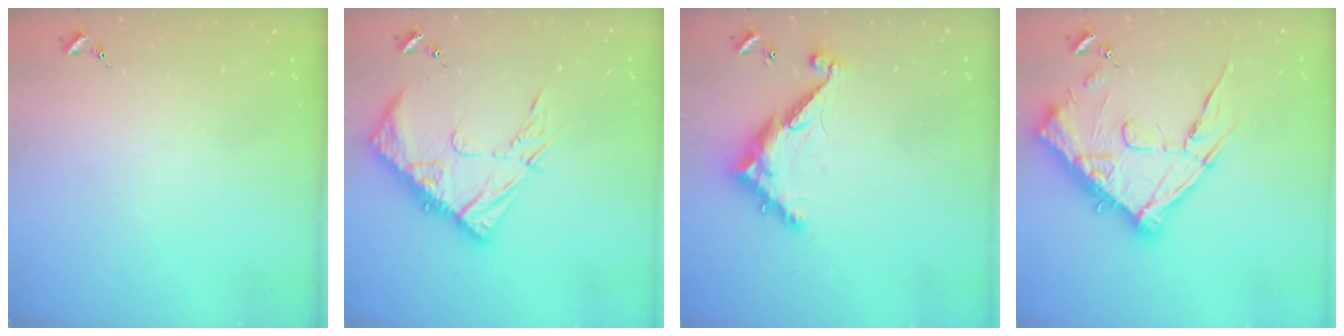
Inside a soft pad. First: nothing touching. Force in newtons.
{"total": 15.2, "press": 15.2, "slide": 1.5}
{"total": 10.2, "press": 10.2, "slide": 0.8}
{"total": 19.4, "press": 19.4, "slide": 1.0}